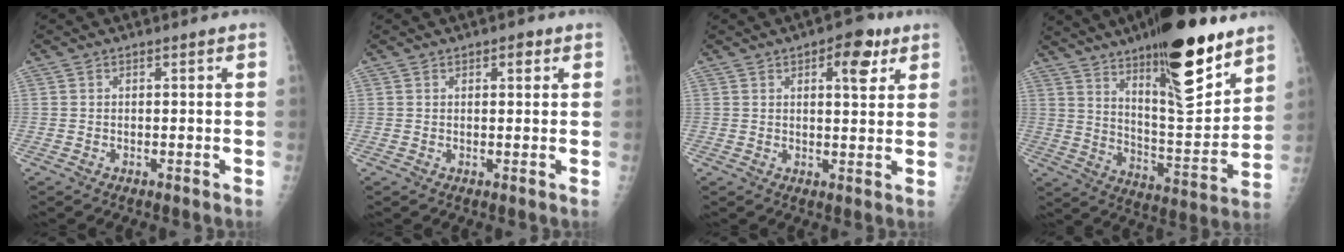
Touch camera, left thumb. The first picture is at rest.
{"total": 2.0, "force": [1.1, 1.1, 1.3], "torque": [-0.007, -0.002, 0.013]}
{"total": 6.8, "force": [3.4, 3.0, 5.1], "torque": [-0.049, -0.011, 0.039]}
{"total": 24.2, "force": [15.0, 7.0, 17.6], "torque": [-0.241, -0.076, 0.242]}